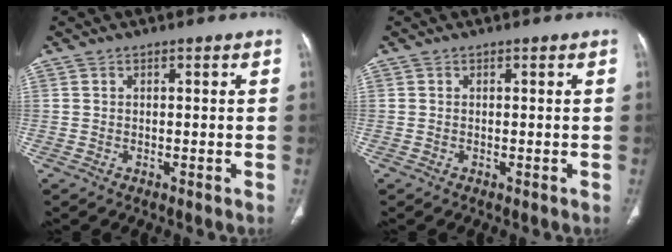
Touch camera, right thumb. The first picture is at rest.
{"total": 0.0}